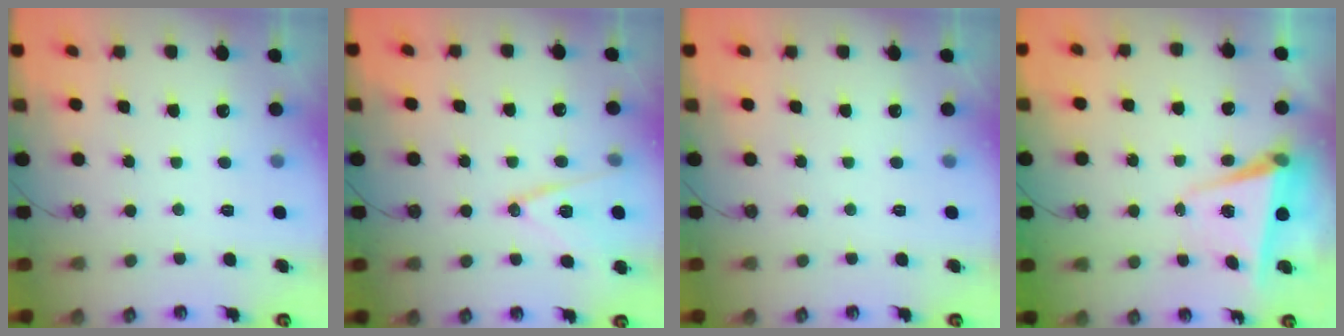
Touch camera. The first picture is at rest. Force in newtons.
{"total": 11.5, "press": 10.9, "slide": 3.8}
{"total": 0.0}
{"total": 5.7, "press": 5.1, "slide": 2.6}